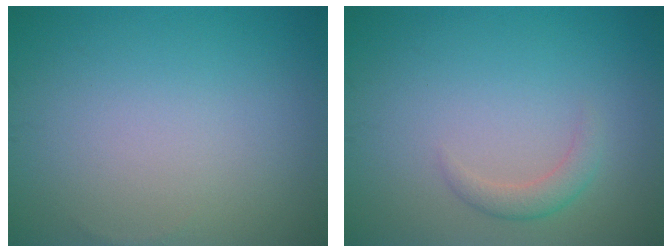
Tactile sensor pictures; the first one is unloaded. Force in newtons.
{"total": 1.6, "press": 1.6, "slide": 0.1}